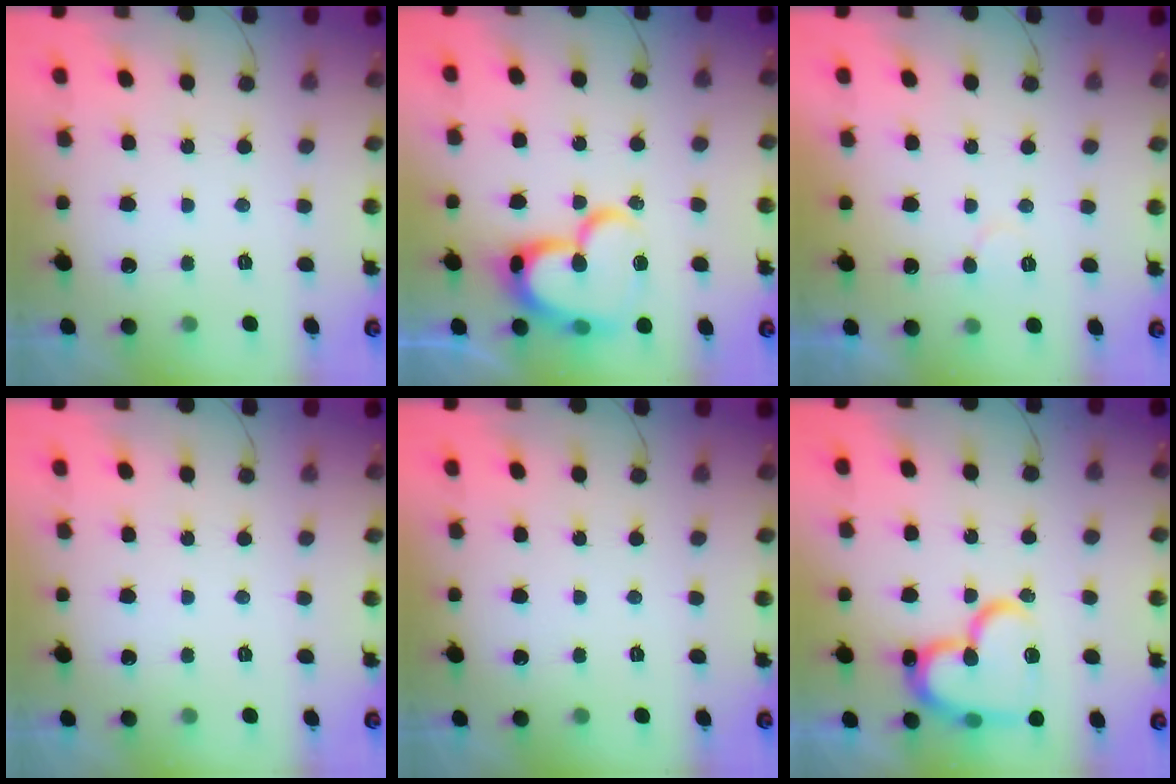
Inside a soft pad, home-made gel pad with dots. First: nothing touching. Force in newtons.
{"total": 21.3, "press": 21.1, "slide": 2.6}
{"total": 5.7, "press": 5.6, "slide": 0.6}
{"total": 0.0}
{"total": 0.0}
{"total": 21.6, "press": 21.5, "slide": 2.3}